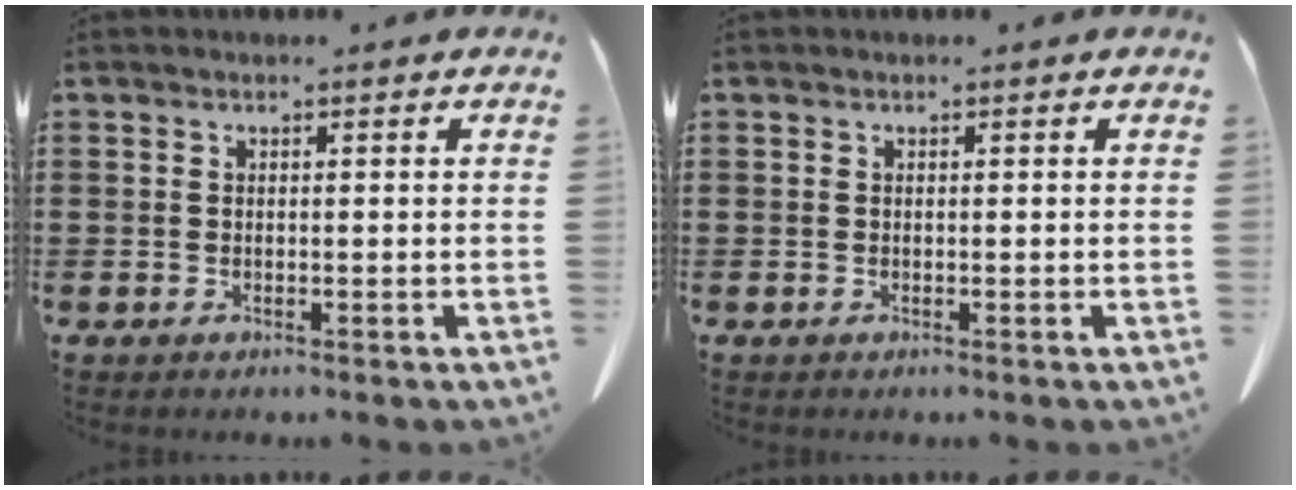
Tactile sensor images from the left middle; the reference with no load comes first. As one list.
[{"total": 0.0}]